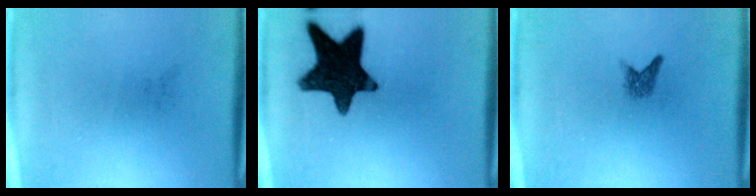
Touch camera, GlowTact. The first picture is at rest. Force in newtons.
{"total": 16.0}
{"total": 1.5}